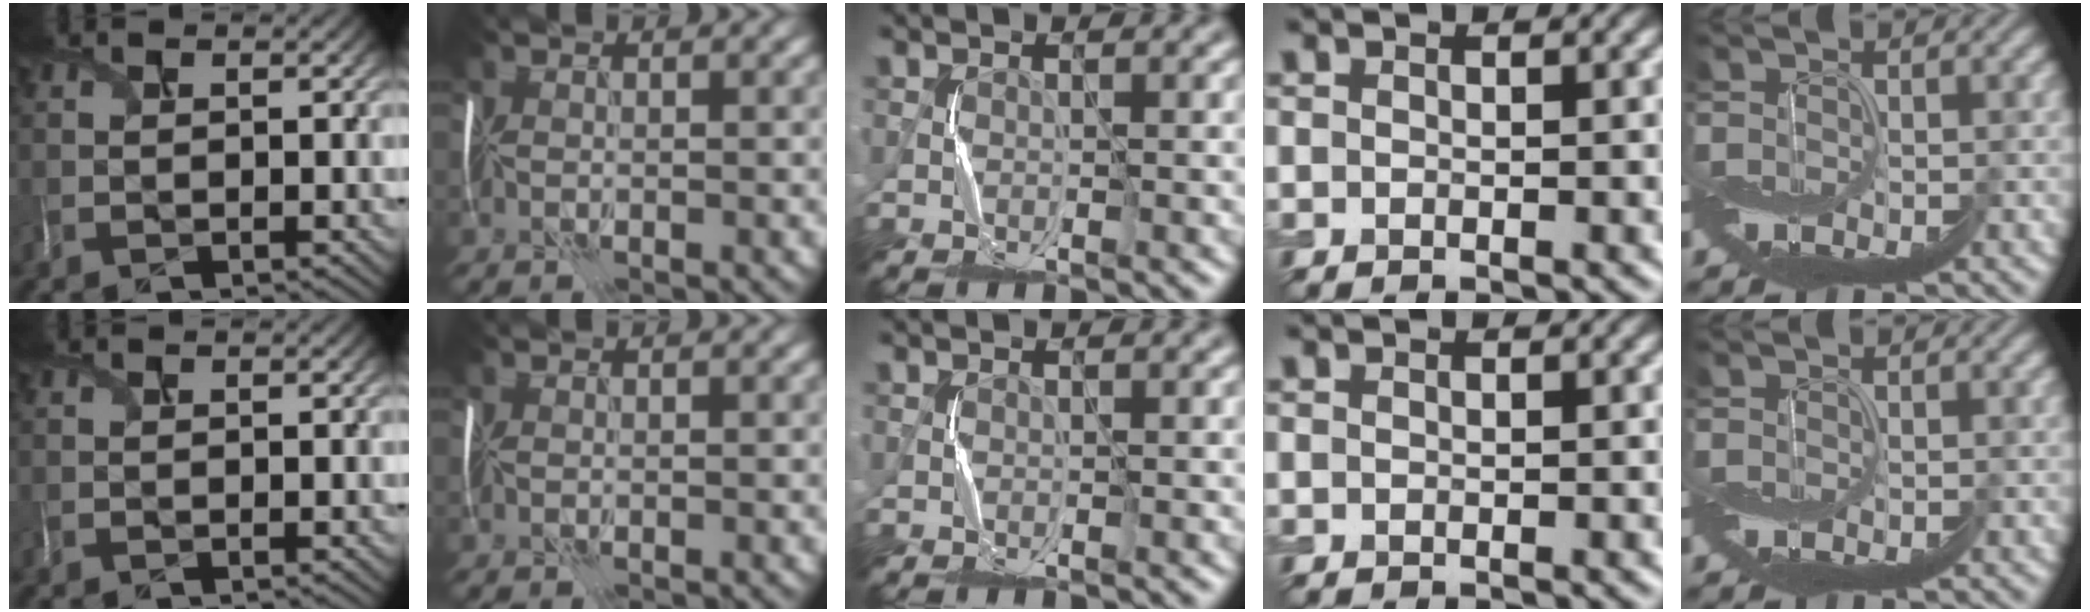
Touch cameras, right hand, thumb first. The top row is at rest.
{}